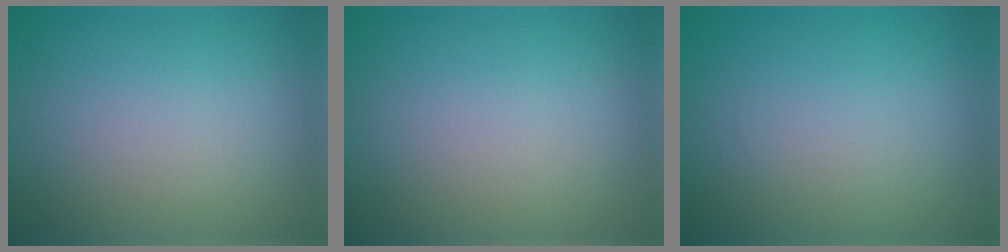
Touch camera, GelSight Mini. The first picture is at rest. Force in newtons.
{"total": 0.0}
{"total": 0.0}